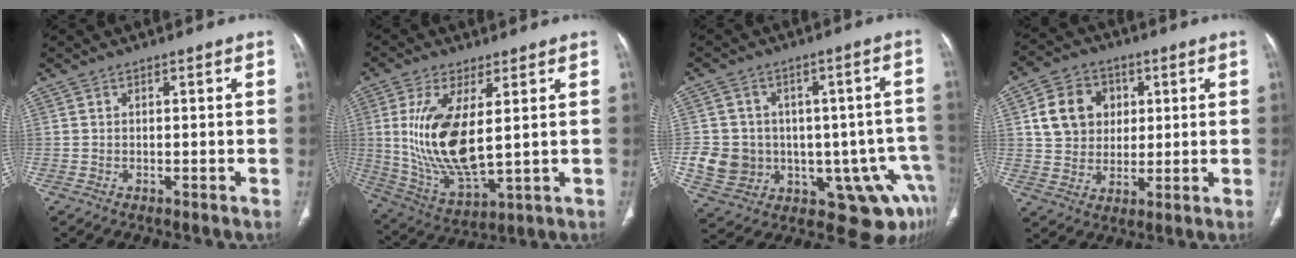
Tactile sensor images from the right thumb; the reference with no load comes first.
{"total": 15.8, "force": [2.4, 6.3, 14.2], "torque": [-0.291, -0.027, 0.062]}
{"total": 19.4, "force": [-4.1, 14.7, 12.0], "torque": [-0.175, 0.046, -0.026]}
{"total": 11.7, "force": [3.1, 9.8, 5.7], "torque": [-0.069, -0.001, 0.057]}